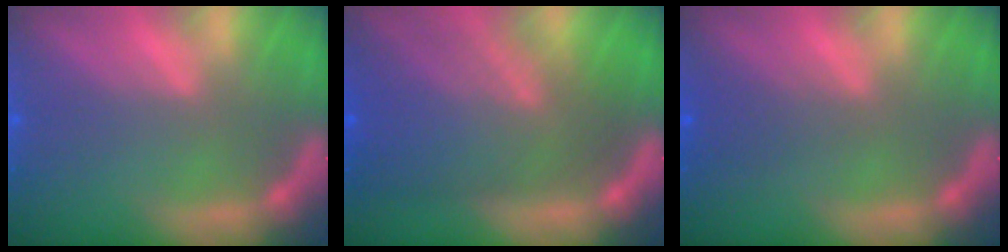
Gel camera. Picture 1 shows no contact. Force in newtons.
{"total": 9.5}
{"total": 2.0}